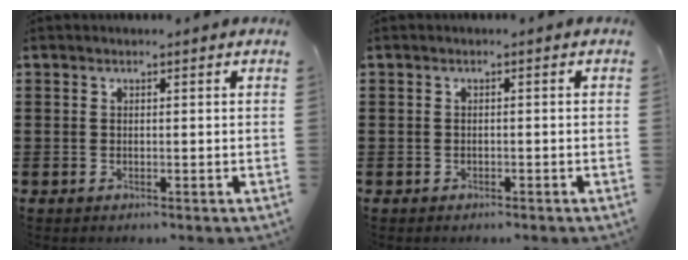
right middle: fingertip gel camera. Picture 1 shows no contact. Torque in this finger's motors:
{"motor_torque": [-0.23, -0.14, 0.00, -0.01]}